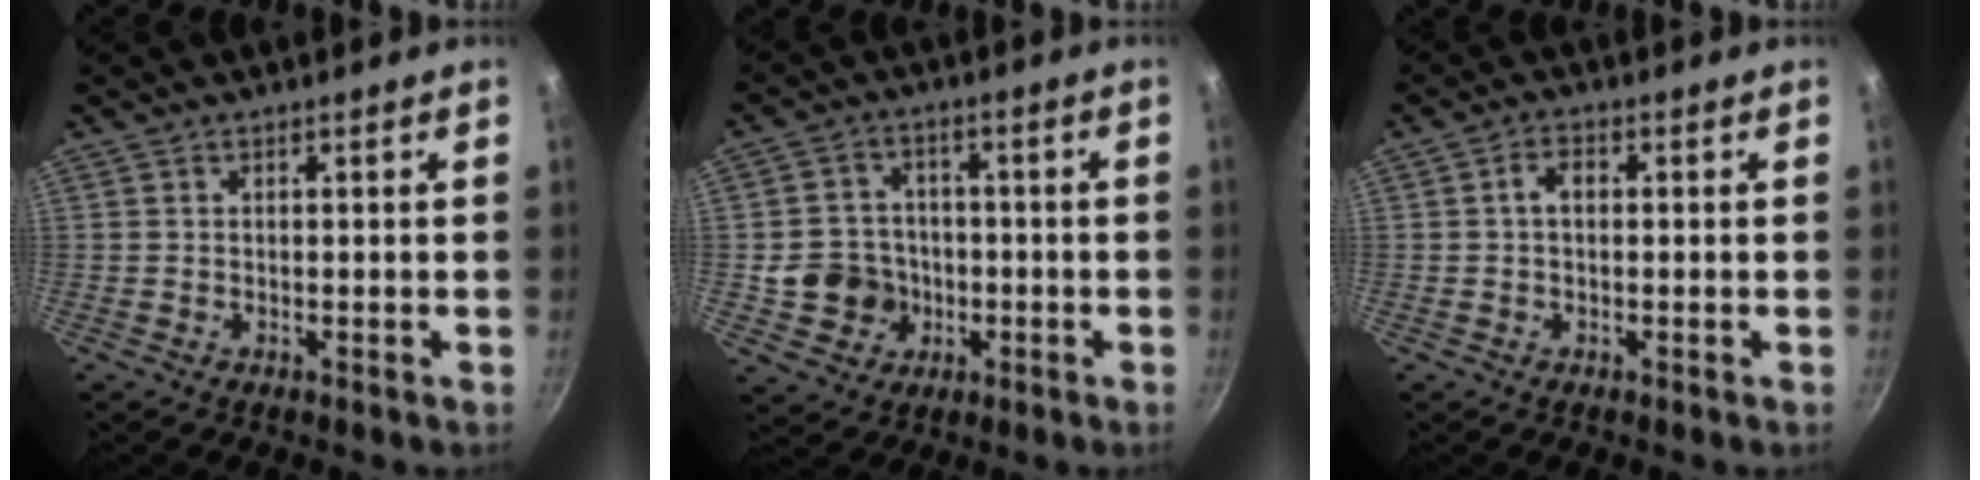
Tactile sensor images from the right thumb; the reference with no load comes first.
{"total": 6.8, "force": [-1.6, 6.3, 2.1], "torque": [-0.007, 0.015, -0.026]}
{"total": 2.8, "force": [0.3, 1.8, 2.2], "torque": [-0.038, 0.012, 0.002]}